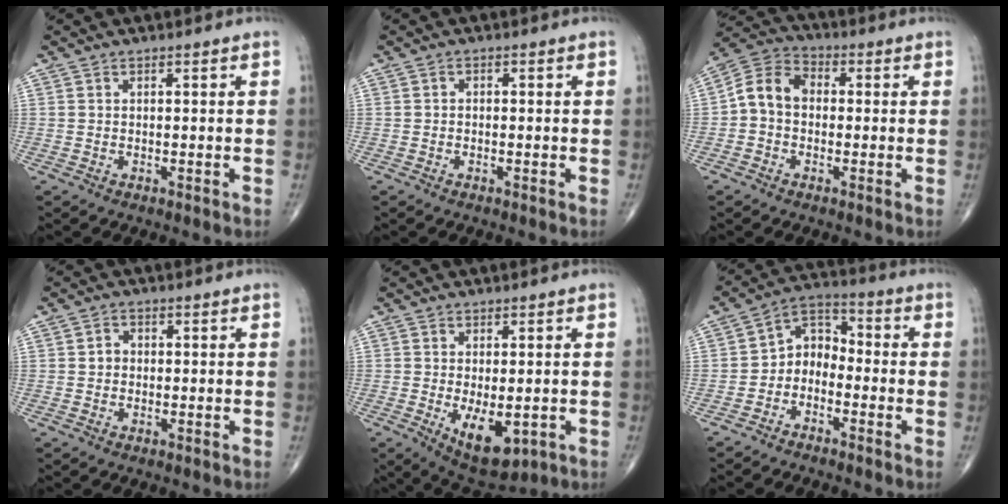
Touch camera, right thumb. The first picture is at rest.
{"total": 0.8, "force": [-0.2, 0.6, 0.4], "torque": [-0.002, 0.002, -0.009]}
{"total": 8.1, "force": [-0.5, 6.4, 5.1], "torque": [-0.078, 0.030, -0.025]}
{"total": 2.0, "force": [-0.1, 1.8, 0.9], "torque": [-0.004, 0.006, -0.004]}
{"total": 9.0, "force": [-2.1, 4.4, 7.5], "torque": [-0.107, -0.015, -0.016]}
{"total": 7.1, "force": [-2.7, 5.2, 3.9], "torque": [-0.045, 0.048, -0.068]}